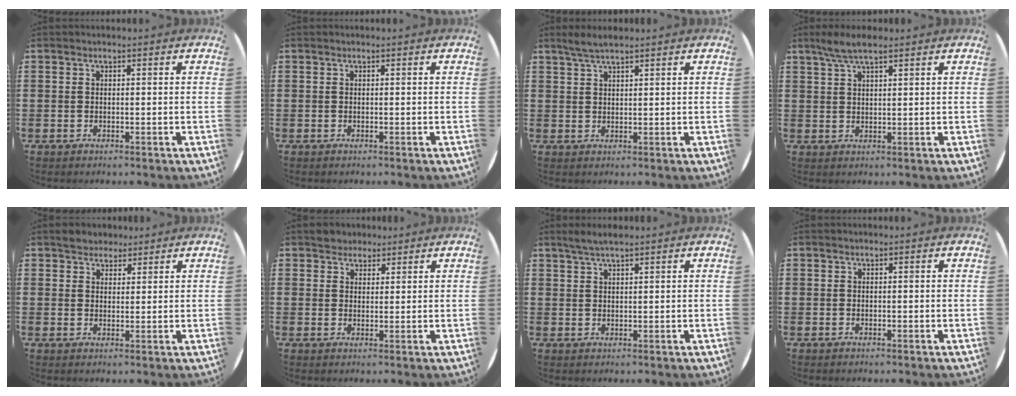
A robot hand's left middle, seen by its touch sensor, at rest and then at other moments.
{"total": 0.0}
{"total": 2.6, "force": [2.2, 0.2, 1.5], "torque": [-0.032, 0.004, 0.039]}
{"total": 4.2, "force": [3.1, 0.8, 2.7], "torque": [-0.060, 0.005, 0.056]}
{"total": 2.7, "force": [2.5, 1.2, -0.1], "torque": [0.004, 0.002, 0.047]}
{"total": 2.6, "force": [2.3, 1.1, -0.2], "torque": [0.004, 0.000, 0.046]}
{"total": 2.3, "force": [1.9, 0.2, 1.3], "torque": [-0.027, 0.004, 0.034]}
{"total": 0.0}